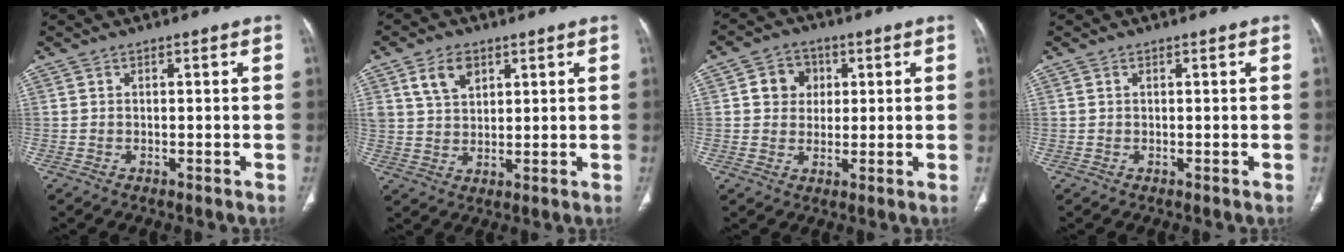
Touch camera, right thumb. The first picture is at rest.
{"total": 6.4, "force": [3.3, 4.1, 3.6], "torque": [-0.052, -0.015, 0.066]}
{"total": 6.1, "force": [1.5, 5.4, 2.4], "torque": [-0.006, 0.001, 0.020]}
{"total": 0.0}